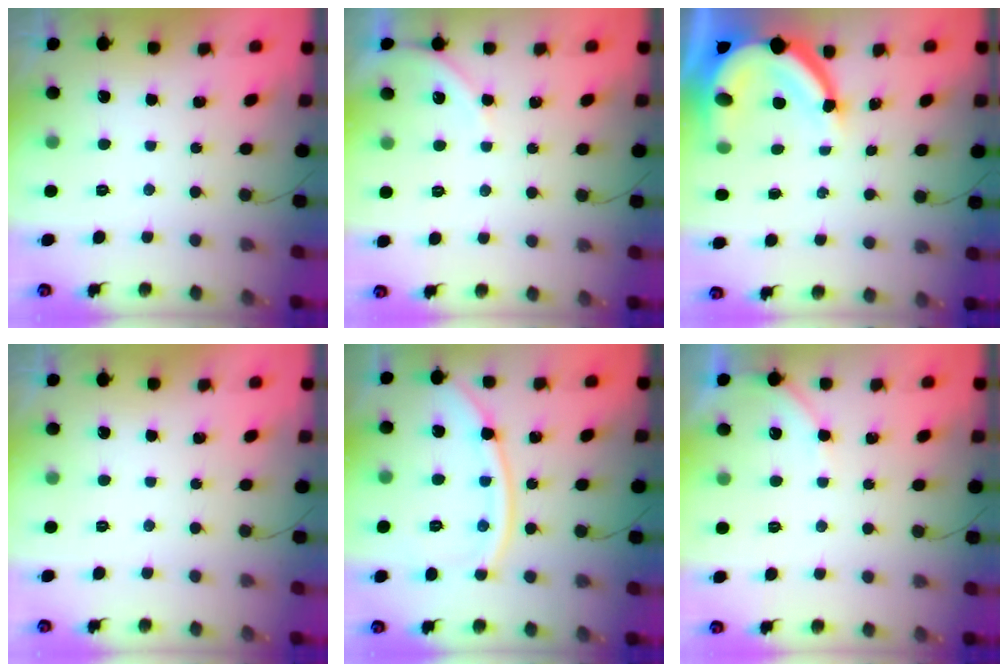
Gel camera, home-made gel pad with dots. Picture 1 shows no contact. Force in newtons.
{"total": 4.2, "press": 4.2, "slide": 0.6}
{"total": 12.5, "press": 12.4, "slide": 1.5}
{"total": 0.0}
{"total": 11.1, "press": 11.1, "slide": 0.6}
{"total": 3.9, "press": 3.8, "slide": 0.6}